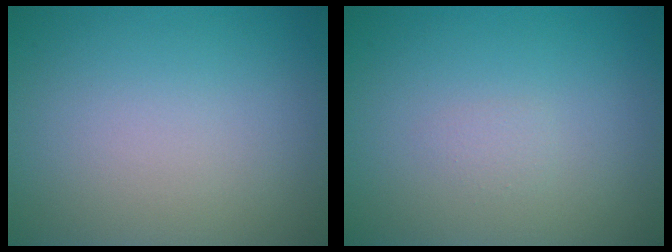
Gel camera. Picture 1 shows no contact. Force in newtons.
{"total": 0.5, "press": 0.5, "slide": 0.1}